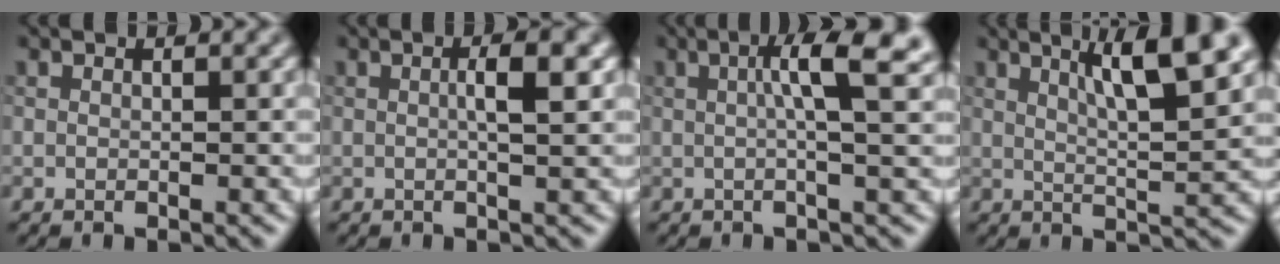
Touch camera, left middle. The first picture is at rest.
{"total": 2.7, "force": [0.3, 0.5, 2.6], "torque": [-0.040, 0.007, 0.000]}
{"total": 5.4, "force": [1.2, 0.9, 5.2], "torque": [-0.078, 0.010, 0.016]}
{"total": 7.1, "force": [3.3, 1.4, 6.0], "torque": [-0.081, 0.009, 0.050]}